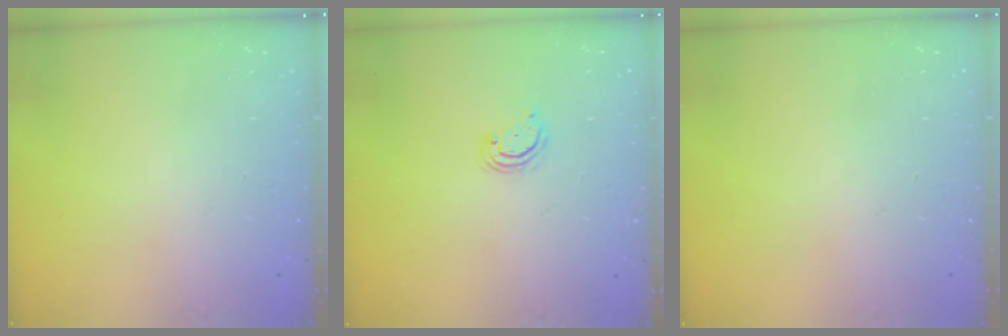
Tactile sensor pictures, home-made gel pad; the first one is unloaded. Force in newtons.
{"total": 2.9, "press": 2.8, "slide": 0.4}
{"total": 0.0}